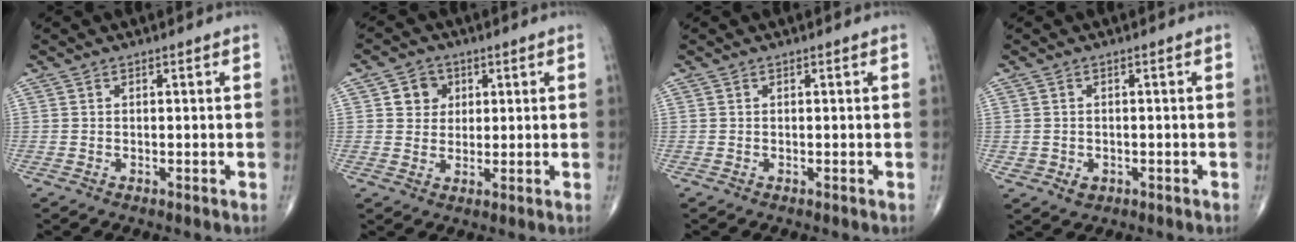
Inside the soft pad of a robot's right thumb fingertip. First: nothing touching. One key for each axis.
{"total": 4.9, "fx": 1.6, "fy": 4.4, "fz": 1.6, "tx": -0.001, "ty": -0.002, "tz": 0.023}
{"total": 0.0}
{"total": 2.4, "fx": -0.6, "fy": 2.0, "fz": 1.1, "tx": -0.010, "ty": 0.002, "tz": -0.002}